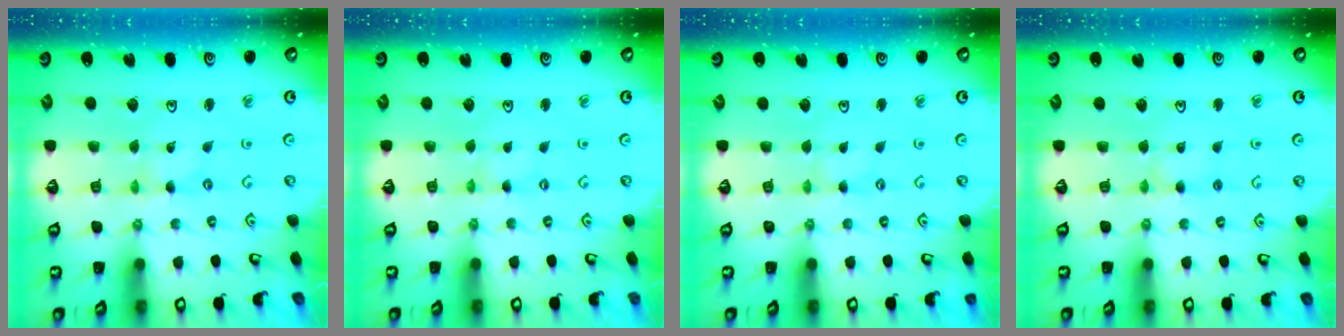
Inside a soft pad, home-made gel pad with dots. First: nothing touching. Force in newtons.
{"total": 0.0}
{"total": 0.6, "press": 0.6, "slide": 0.2}
{"total": 2.9, "press": 2.9, "slide": 0.3}